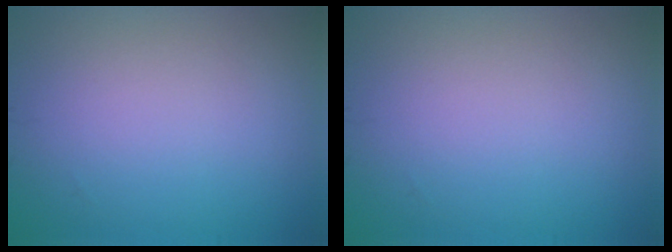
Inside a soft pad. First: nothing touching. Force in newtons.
{"total": 0.0}